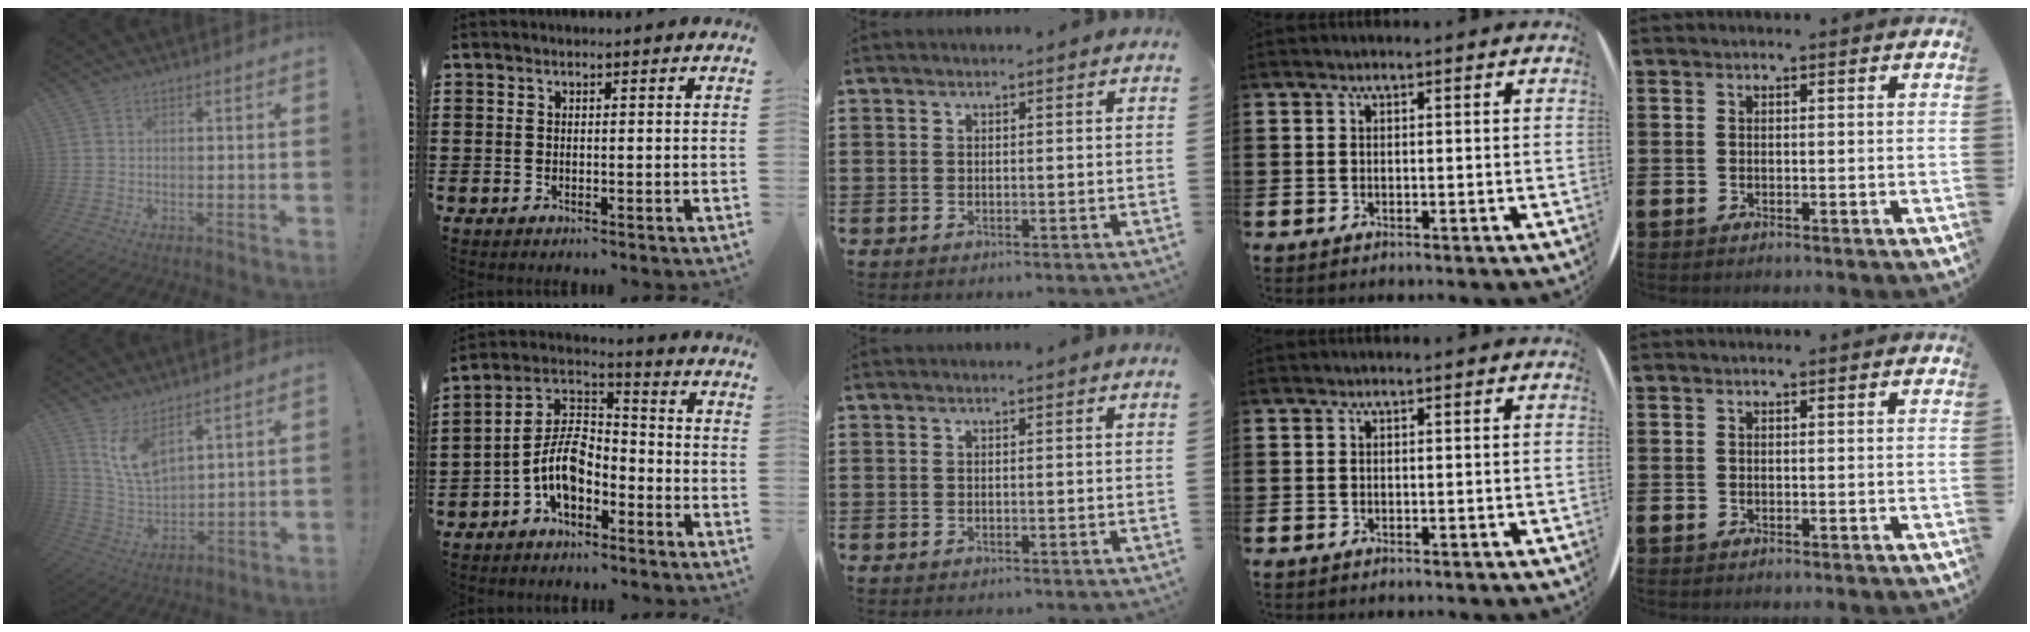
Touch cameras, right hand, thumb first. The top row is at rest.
{"thumb": {"total": 10.0, "force": [7.2, 4.0, 5.6], "torque": [-0.123, -0.043, 0.140]}, "index": {"total": 8.4, "force": [-4.0, 4.3, 6.1], "torque": [-0.147, -0.001, -0.083]}}